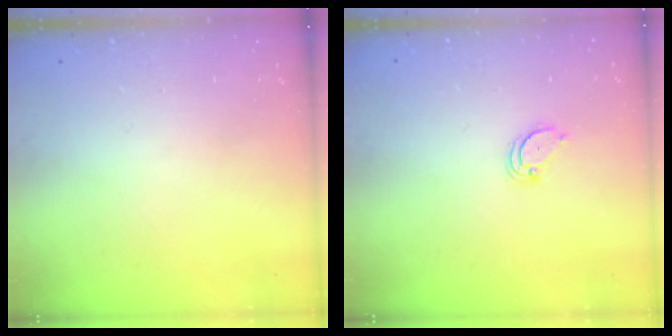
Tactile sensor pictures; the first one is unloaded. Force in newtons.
{"total": 2.1, "press": 2.1, "slide": 0.2}